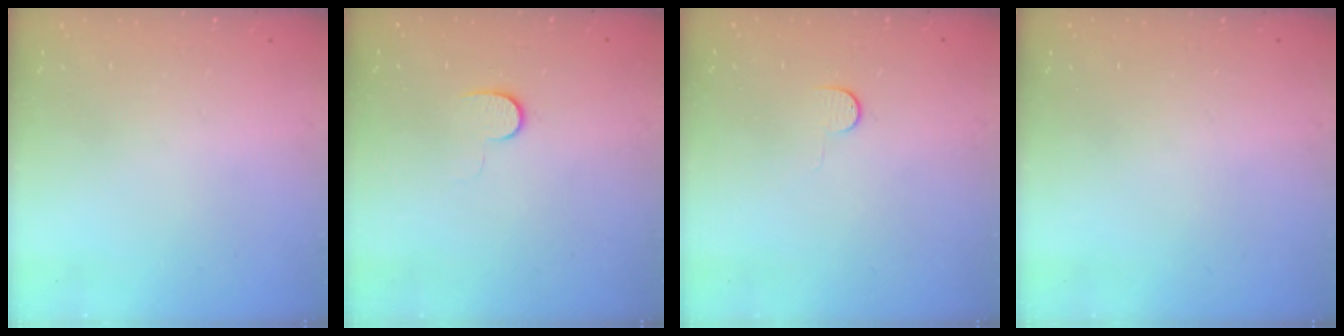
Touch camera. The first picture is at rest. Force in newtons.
{"total": 6.8, "press": 6.7, "slide": 1.0}
{"total": 4.9, "press": 4.9, "slide": 0.5}
{"total": 0.0}